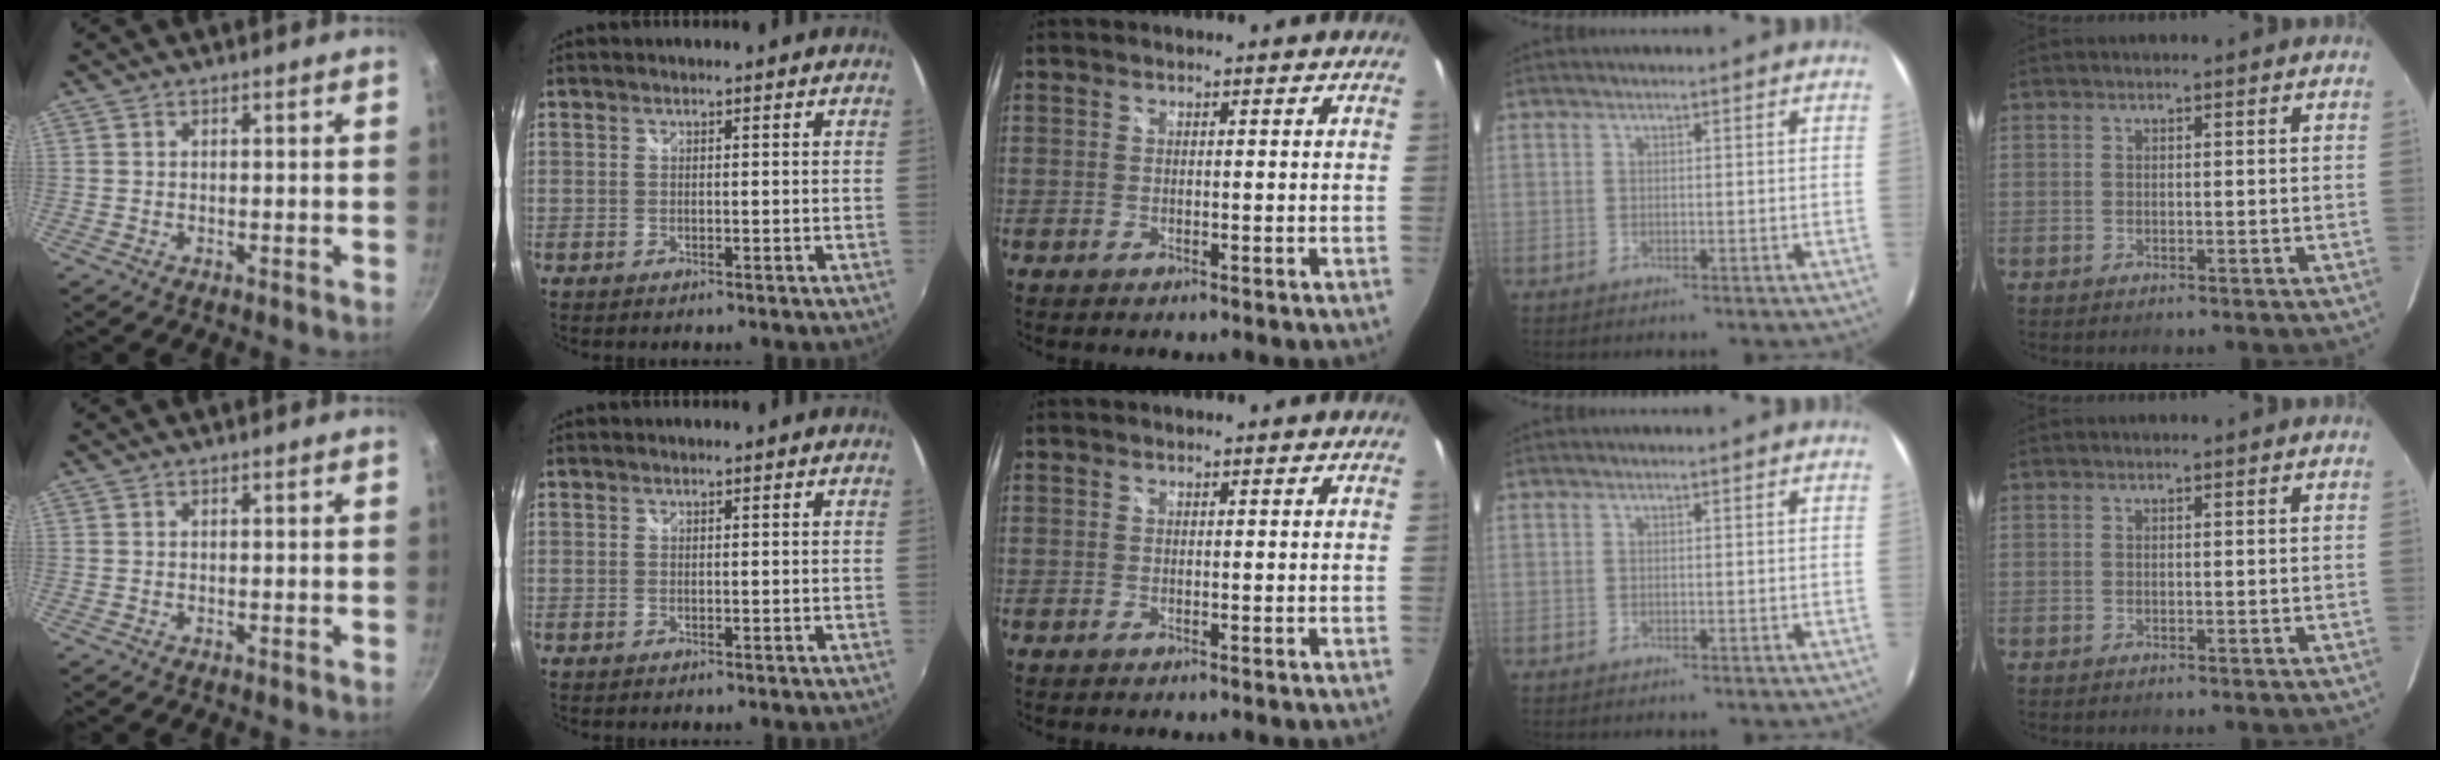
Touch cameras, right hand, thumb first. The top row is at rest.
{}